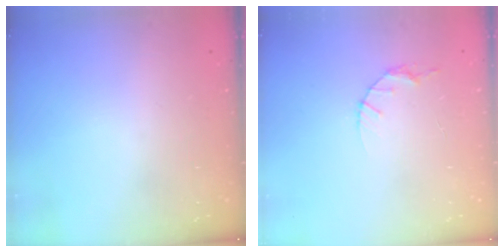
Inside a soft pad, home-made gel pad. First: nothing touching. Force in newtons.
{"total": 4.1, "press": 4.1, "slide": 0.5}